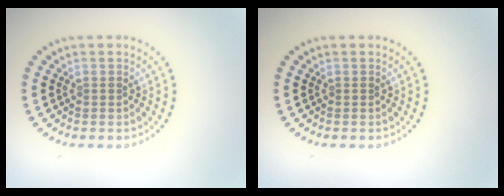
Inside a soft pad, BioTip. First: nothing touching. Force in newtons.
{"total": 0.0}